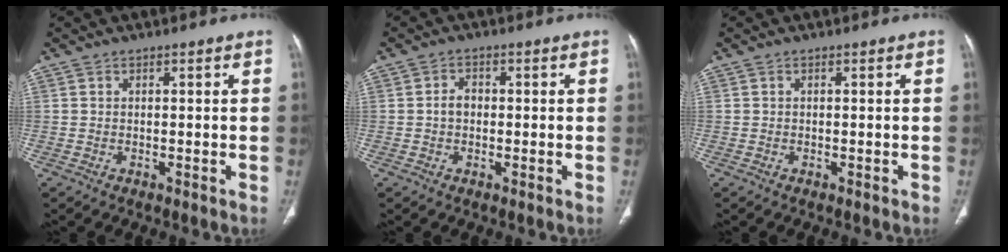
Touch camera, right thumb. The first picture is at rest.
{"total": 2.4, "force": [-0.2, 1.8, 1.6], "torque": [-0.020, 0.009, -0.008]}
{"total": 0.0}